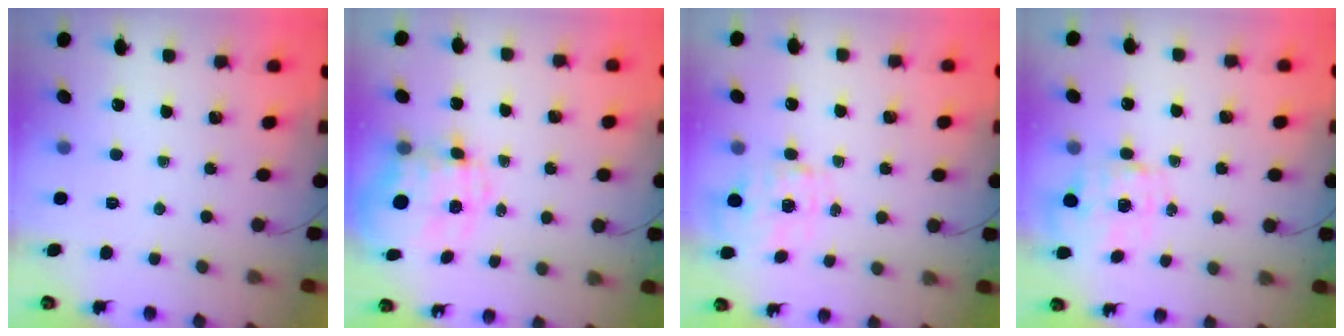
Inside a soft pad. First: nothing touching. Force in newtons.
{"total": 10.7, "press": 10.6, "slide": 1.6}
{"total": 2.3, "press": 2.2, "slide": 0.6}
{"total": 4.9, "press": 4.8, "slide": 0.9}